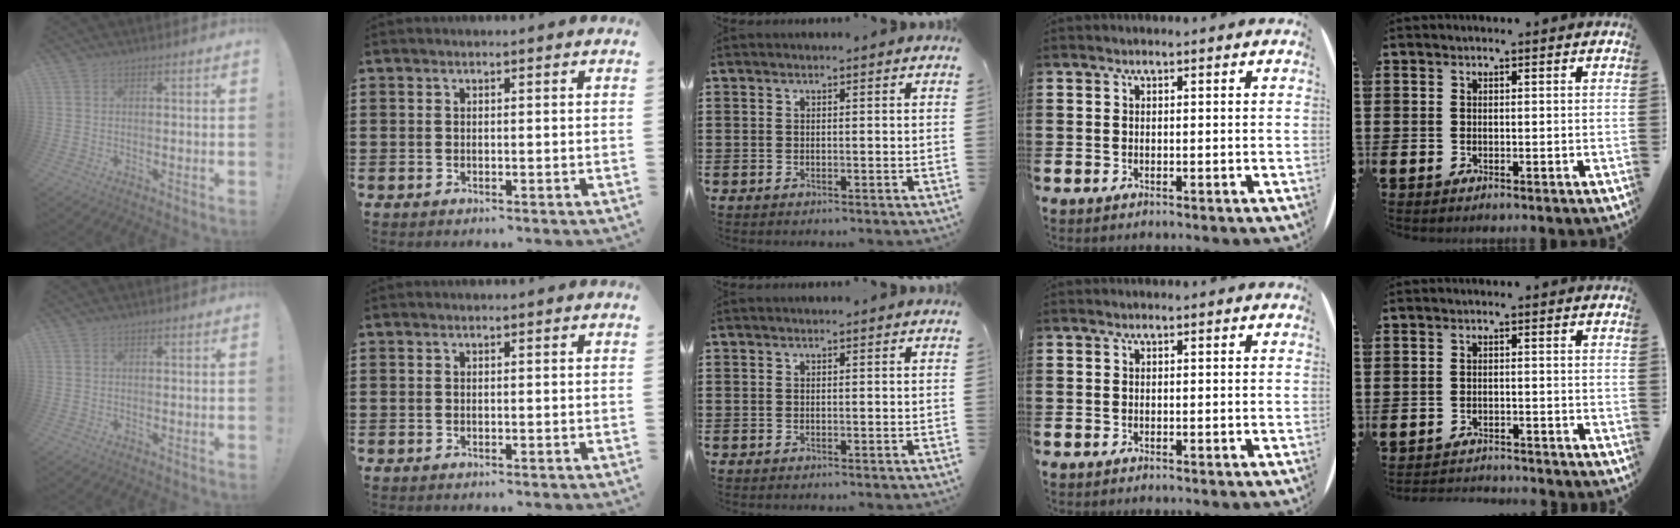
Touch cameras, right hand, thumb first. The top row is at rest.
{"little": {"total": 1.9, "force": [-1.9, 0.0, -0.2], "torque": [-0.003, 0.003, -0.042]}}